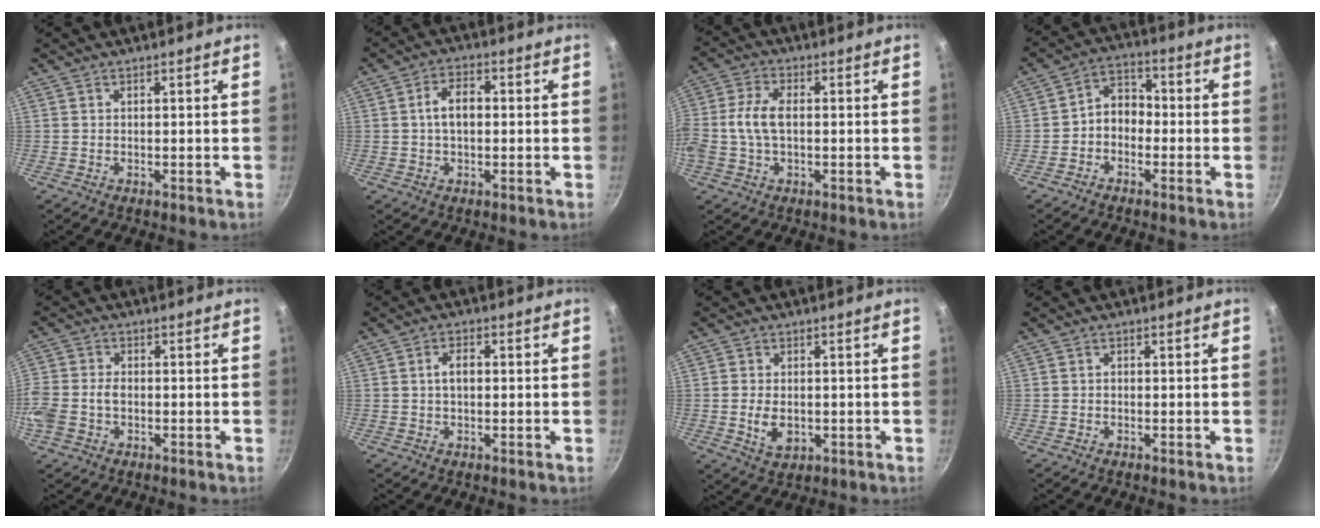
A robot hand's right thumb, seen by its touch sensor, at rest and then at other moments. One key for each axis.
{"total": 5.7, "fx": 0.2, "fy": 3.5, "fz": 4.5, "tx": -0.065, "ty": 0.017, "tz": -0.002}
{"total": 7.2, "fx": -0.4, "fy": 4.1, "fz": 6.0, "tx": -0.126, "ty": 0.017, "tz": -0.018}
{"total": 6.0, "fx": -1.7, "fy": 4.6, "fz": 3.4, "tx": -0.030, "ty": 0.033, "tz": -0.042}
{"total": 8.2, "fx": -1.9, "fy": 5.9, "fz": 5.3, "tx": -0.121, "ty": 0.015, "tz": -0.048}
{"total": 3.3, "fx": 0.1, "fy": 2.0, "fz": 2.6, "tx": -0.037, "ty": 0.013, "tz": -0.001}
{"total": 5.7, "fx": -0.9, "fy": 3.8, "fz": 4.1, "tx": -0.067, "ty": -0.001, "tz": -0.009}
{"total": 0.7, "fx": -0.3, "fy": 0.5, "fz": 0.3, "tx": -0.004, "ty": 0.003, "tz": -0.005}